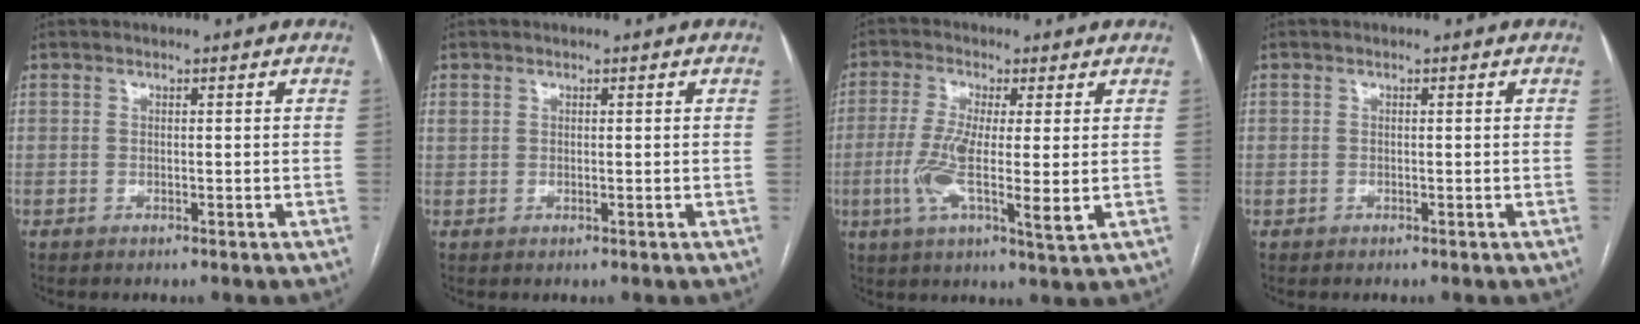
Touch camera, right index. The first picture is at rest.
{"total": 0.8, "force": [0.5, 0.6, 0.4], "torque": [-0.009, 0.007, 0.009]}
{"total": 9.3, "force": [-0.8, 1.2, 9.2], "torque": [-0.188, -0.015, -0.020]}
{"total": 0.6, "force": [-0.1, 0.5, -0.1], "torque": [0.003, 0.006, -0.002]}